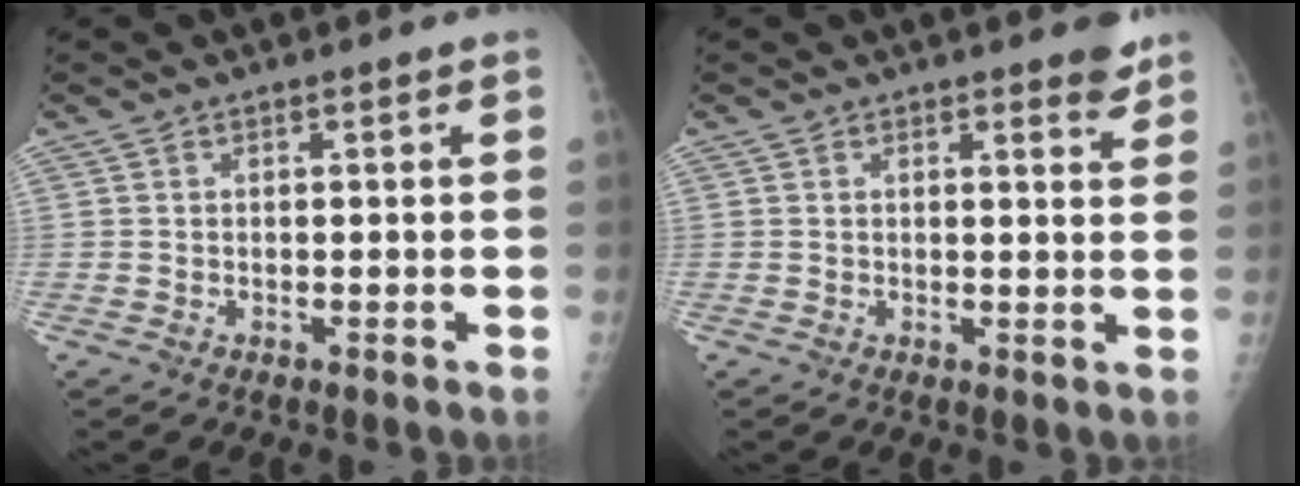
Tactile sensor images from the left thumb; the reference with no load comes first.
{"total": 3.4, "force": [2.7, 0.9, 1.8], "torque": [-0.007, -0.017, 0.029]}